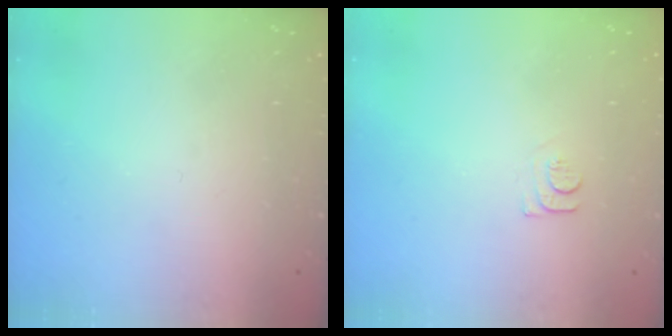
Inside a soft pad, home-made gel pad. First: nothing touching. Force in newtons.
{"total": 5.9, "press": 5.8, "slide": 0.7}